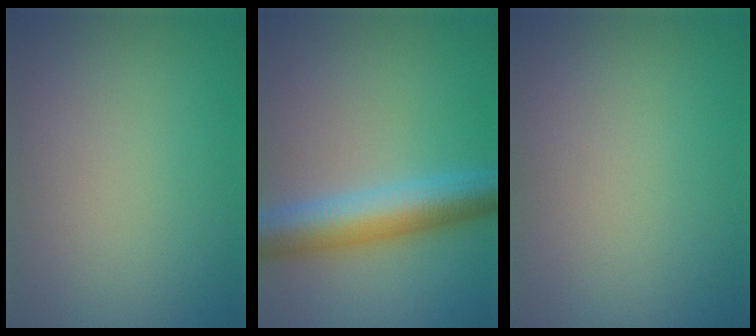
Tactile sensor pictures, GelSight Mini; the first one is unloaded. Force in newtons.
{"total": 6.7, "press": 6.7, "slide": 0.1}
{"total": 0.0}